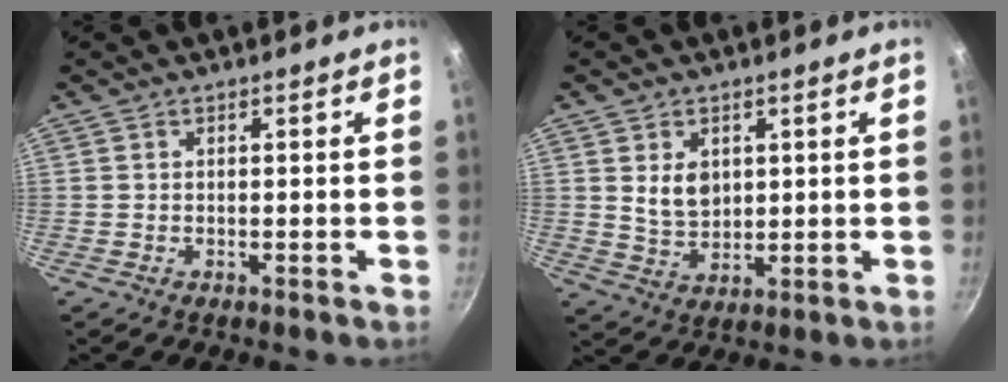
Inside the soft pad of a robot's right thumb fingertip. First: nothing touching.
{"total": 5.9, "force": [1.6, 4.2, 3.8], "torque": [-0.051, -0.017, 0.037]}